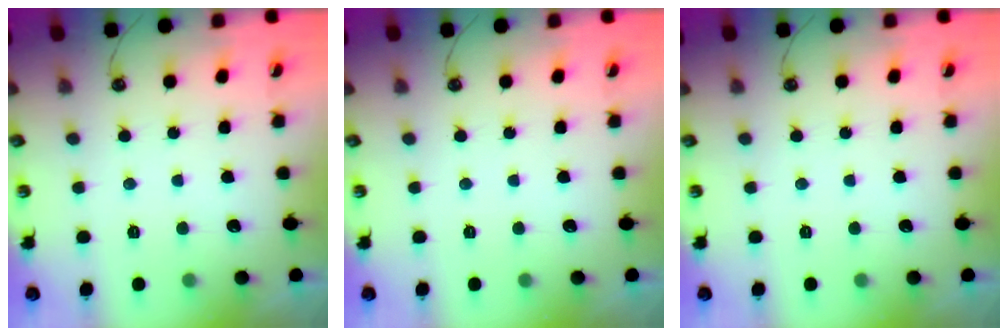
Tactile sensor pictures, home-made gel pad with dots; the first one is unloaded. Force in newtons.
{"total": 0.0}
{"total": 0.0}